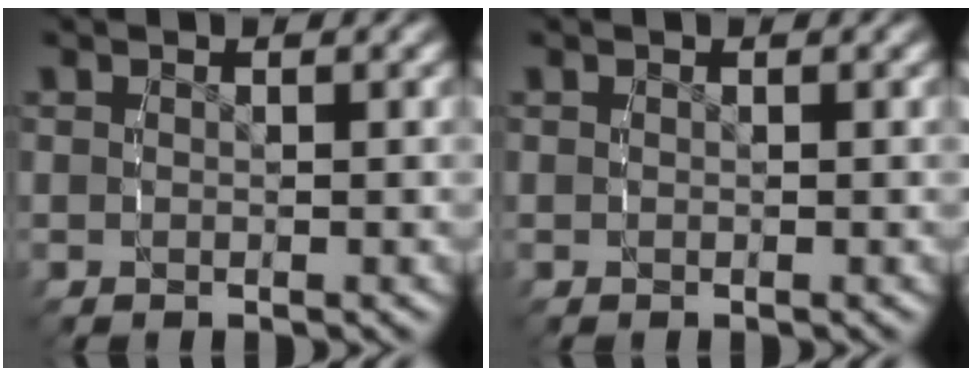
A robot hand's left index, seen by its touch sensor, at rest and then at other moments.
{"total": 0.0}